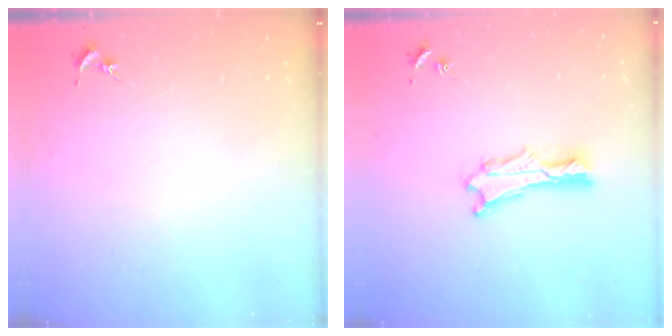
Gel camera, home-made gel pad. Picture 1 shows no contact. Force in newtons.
{"total": 1.9, "press": 1.9, "slide": 0.2}